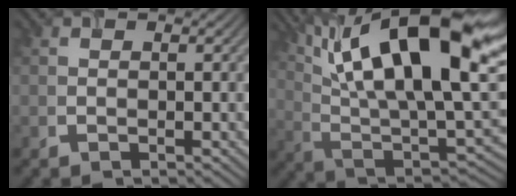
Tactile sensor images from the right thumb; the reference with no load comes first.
{"total": 20.9, "force": [10.0, 7.2, 16.9], "torque": [-0.296, 0.032, 0.175]}